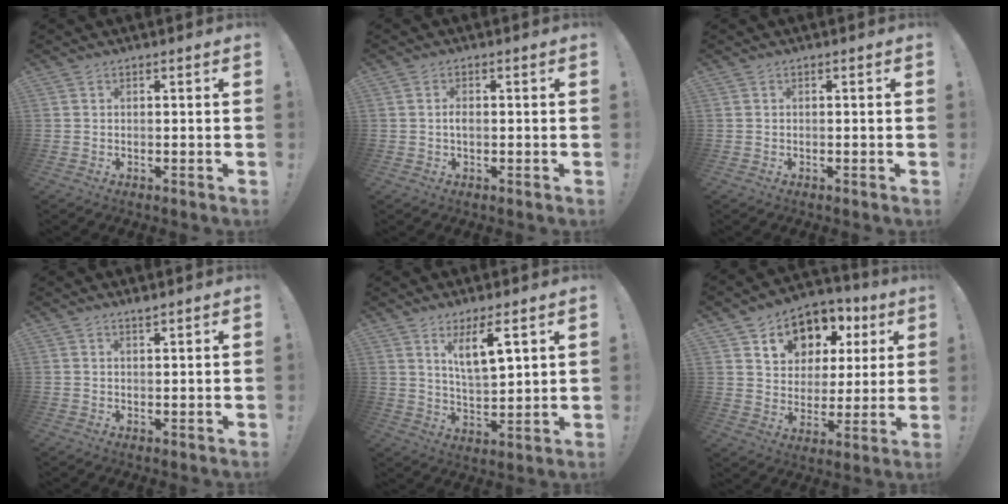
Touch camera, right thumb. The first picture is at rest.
{"total": 1.7, "force": [-0.3, 0.9, 1.4], "torque": [-0.027, 0.005, -0.006]}
{"total": 0.0}
{"total": 1.3, "force": [1.2, -0.1, 0.6], "torque": [-0.012, -0.005, 0.021]}
{"total": 9.5, "force": [5.5, 2.1, 7.5], "torque": [-0.130, -0.024, 0.094]}
{"total": 11.9, "force": [6.4, 8.9, 4.7], "torque": [-0.069, -0.044, 0.121]}